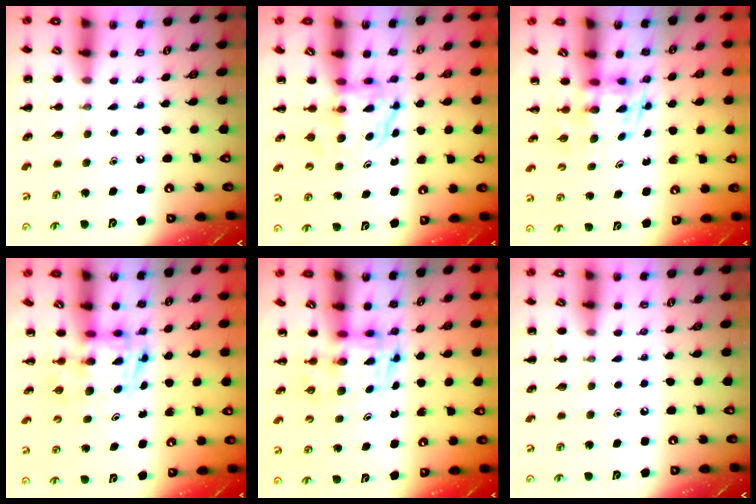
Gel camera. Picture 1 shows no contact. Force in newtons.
{"total": 3.7, "press": 3.7, "slide": 0.2}
{"total": 3.2, "press": 3.2, "slide": 0.3}
{"total": 2.7, "press": 2.6, "slide": 0.5}
{"total": 3.5, "press": 3.5, "slide": 0.6}
{"total": 0.0}